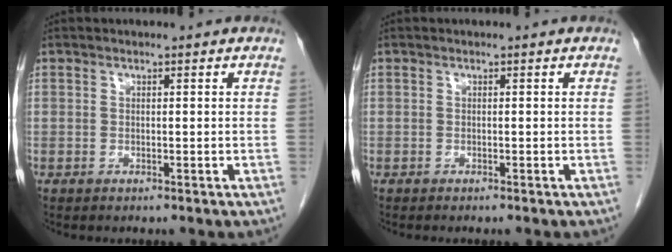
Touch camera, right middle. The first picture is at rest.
{"total": 1.0, "force": [-0.9, 0.1, 0.5], "torque": [-0.008, -0.002, -0.010]}